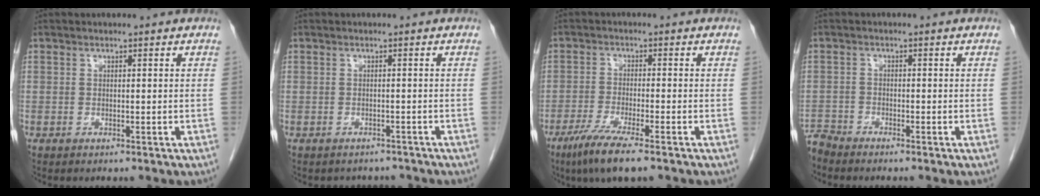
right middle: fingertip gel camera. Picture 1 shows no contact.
{"total": 4.3, "force": [-3.8, 1.9, 0.2], "torque": [-0.001, 0.006, -0.045]}
{"total": 7.6, "force": [-5.2, 0.3, 5.6], "torque": [-0.104, -0.021, -0.090]}
{"total": 2.8, "force": [-2.8, 0.0, -0.2], "torque": [0.011, -0.010, -0.054]}